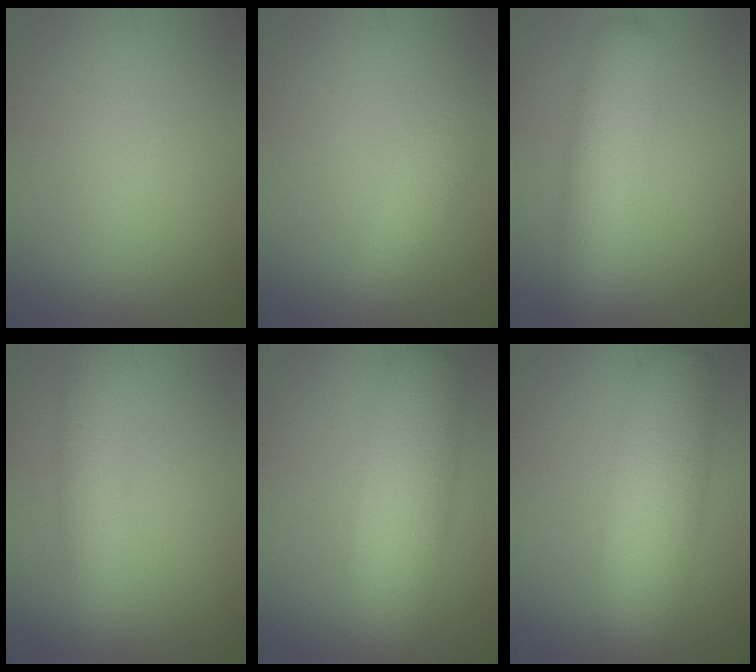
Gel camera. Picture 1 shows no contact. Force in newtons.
{"total": 4.1, "press": 4.1, "slide": 0.0}
{"total": 5.3, "press": 5.3, "slide": 0.0}
{"total": 3.3, "press": 3.3, "slide": 0.1}
{"total": 8.9, "press": 8.9, "slide": 0.4}
{"total": 8.9, "press": 8.9, "slide": 0.4}